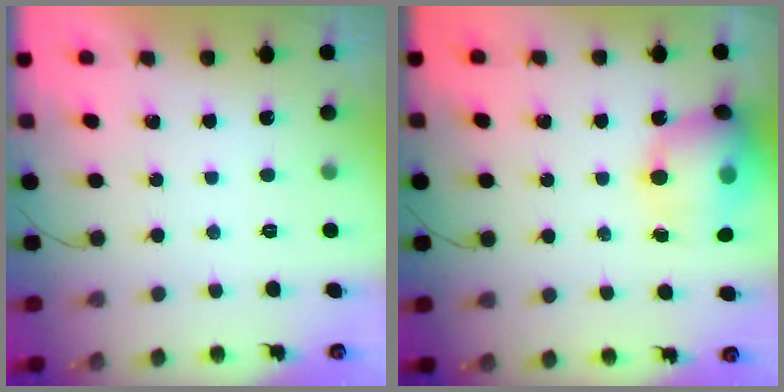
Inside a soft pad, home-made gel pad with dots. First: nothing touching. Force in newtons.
{"total": 16.4, "press": 16.0, "slide": 3.5}